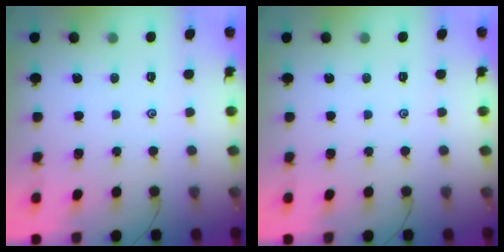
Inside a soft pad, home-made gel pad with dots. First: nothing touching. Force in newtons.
{"total": 0.0}